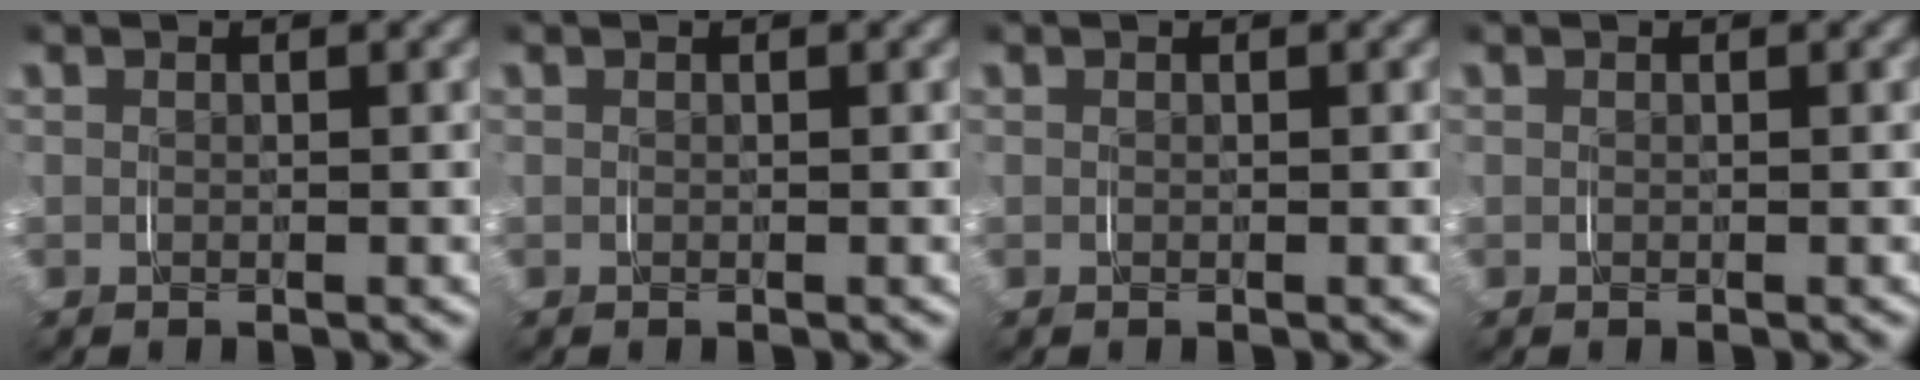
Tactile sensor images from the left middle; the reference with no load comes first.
{"total": 0.0}
{"total": 0.0}
{"total": 0.0}